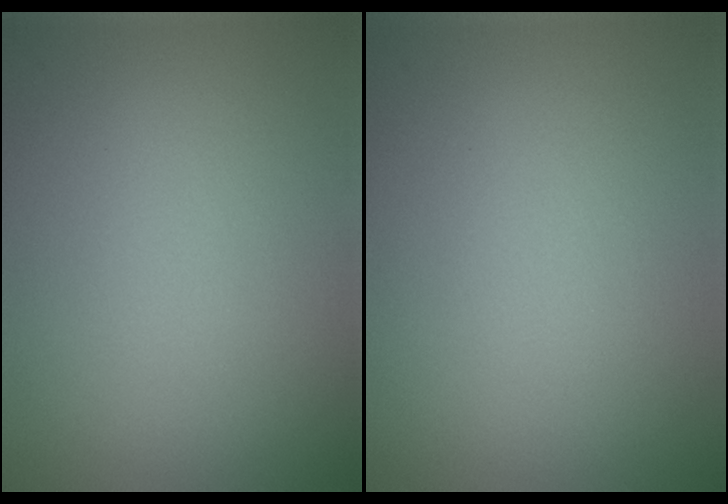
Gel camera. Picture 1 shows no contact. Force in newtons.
{"total": 0.0}